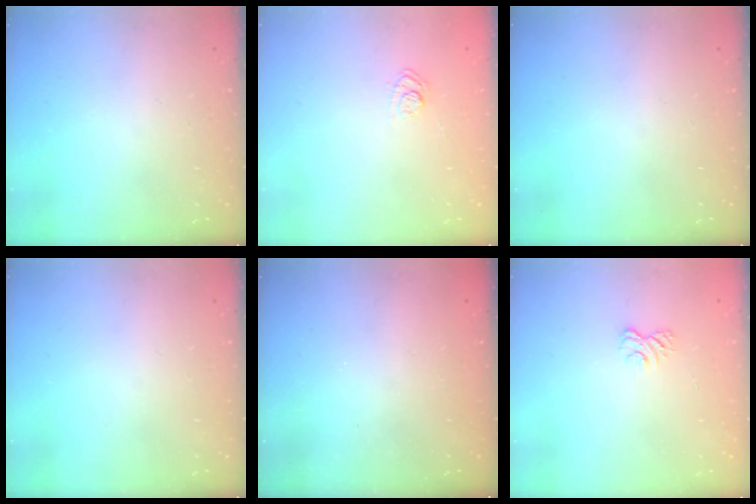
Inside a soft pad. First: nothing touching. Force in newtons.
{"total": 3.8, "press": 3.6, "slide": 1.4}
{"total": 0.0}
{"total": 0.0}
{"total": 2.3, "press": 2.2, "slide": 0.7}
{"total": 2.5, "press": 2.2, "slide": 1.2}